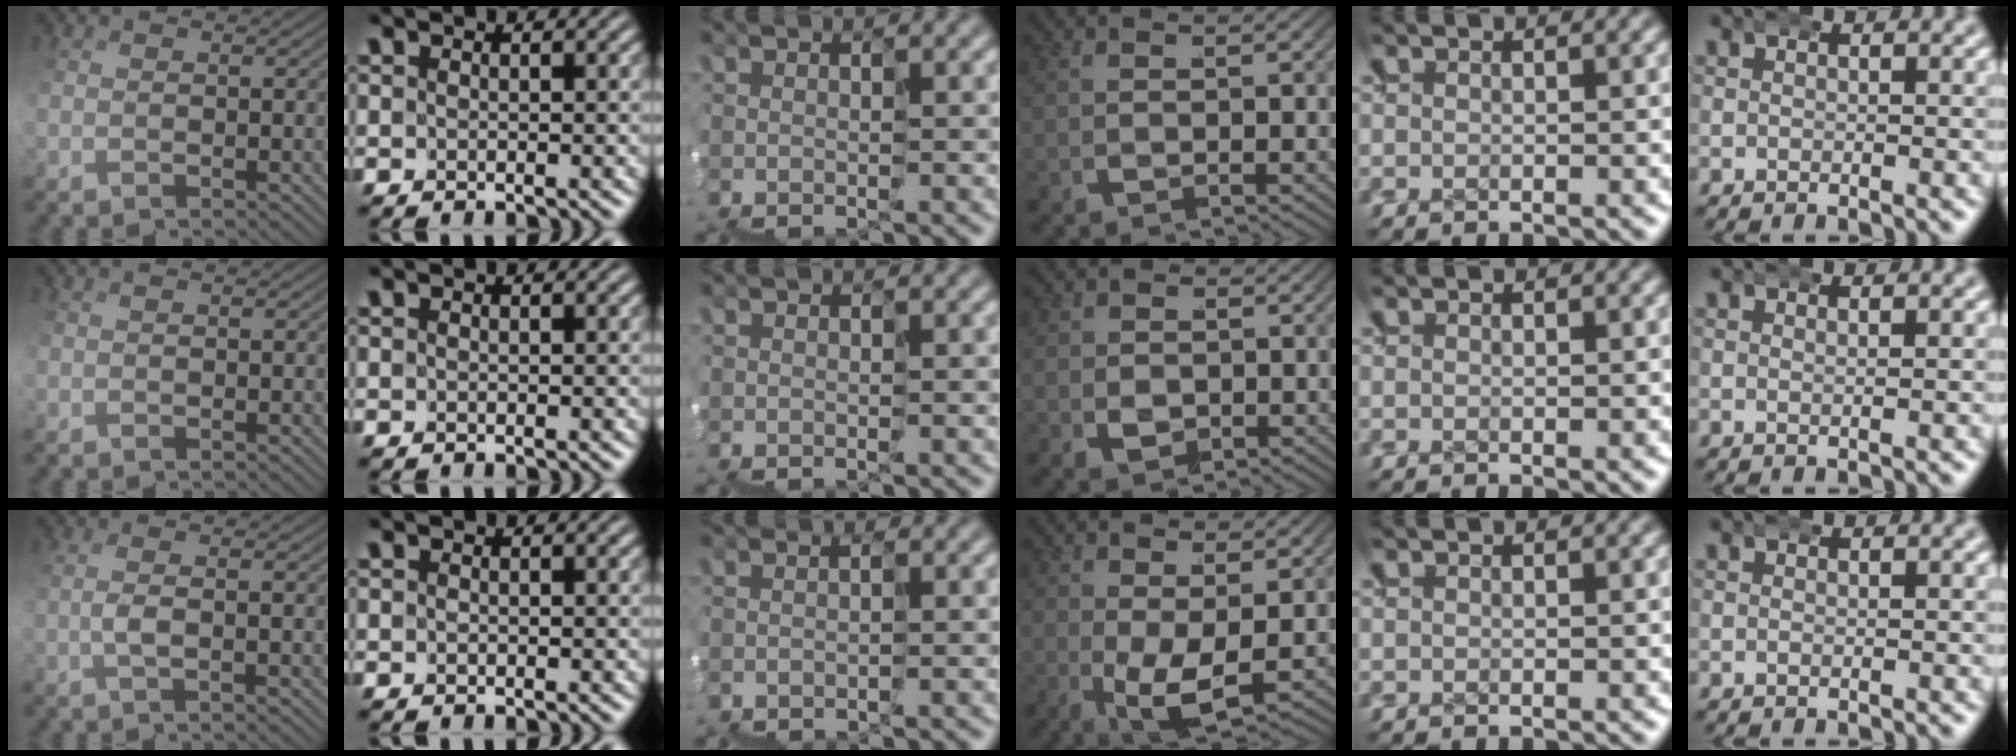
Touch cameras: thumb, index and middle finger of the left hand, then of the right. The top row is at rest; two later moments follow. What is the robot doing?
{"motion": "wrap", "object": "ethernet cable"}